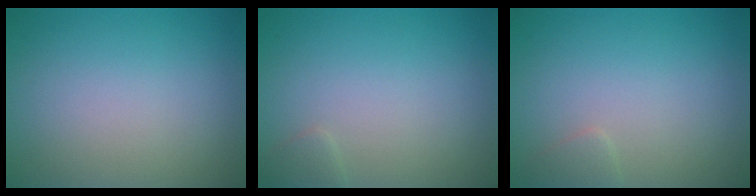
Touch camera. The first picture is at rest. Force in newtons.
{"total": 0.8, "press": 0.8, "slide": 0.0}
{"total": 0.9, "press": 0.9, "slide": 0.1}